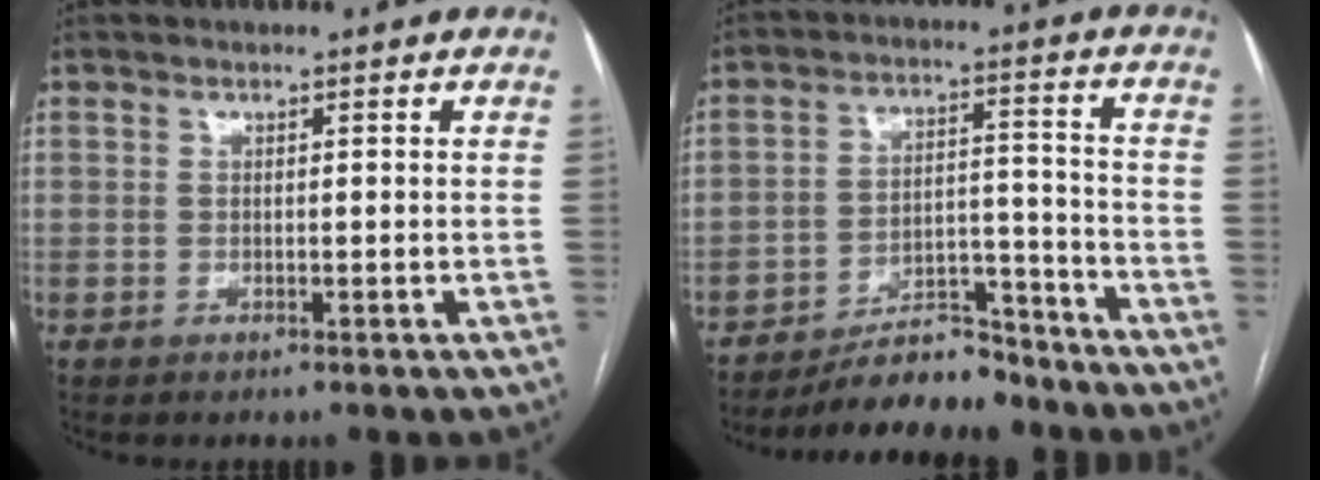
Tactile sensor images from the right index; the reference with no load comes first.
{"total": 9.6, "force": [-8.8, 2.5, 2.9], "torque": [-0.038, 0.026, -0.147]}